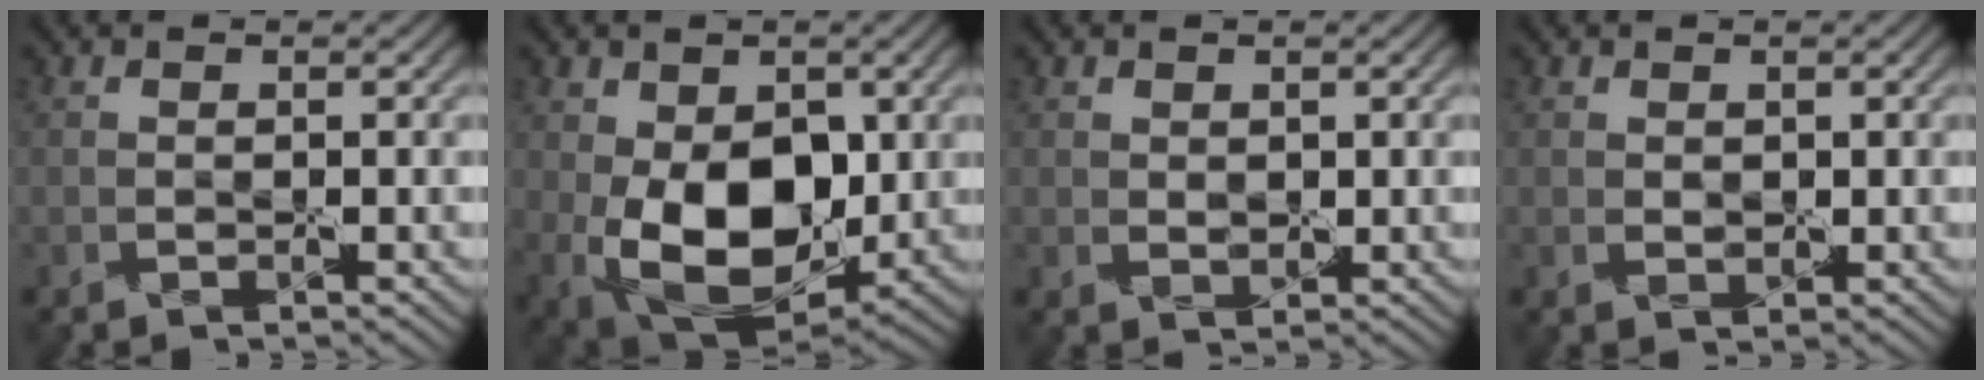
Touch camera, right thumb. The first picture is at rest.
{"total": 13.5, "force": [-1.1, 8.9, 10.2], "torque": [-0.203, -0.031, -0.010]}
{"total": 1.4, "force": [0.6, 1.0, 0.7], "torque": [-0.020, -0.005, 0.015]}
{"total": 1.0, "force": [0.5, 0.7, 0.5], "torque": [-0.014, -0.004, 0.013]}